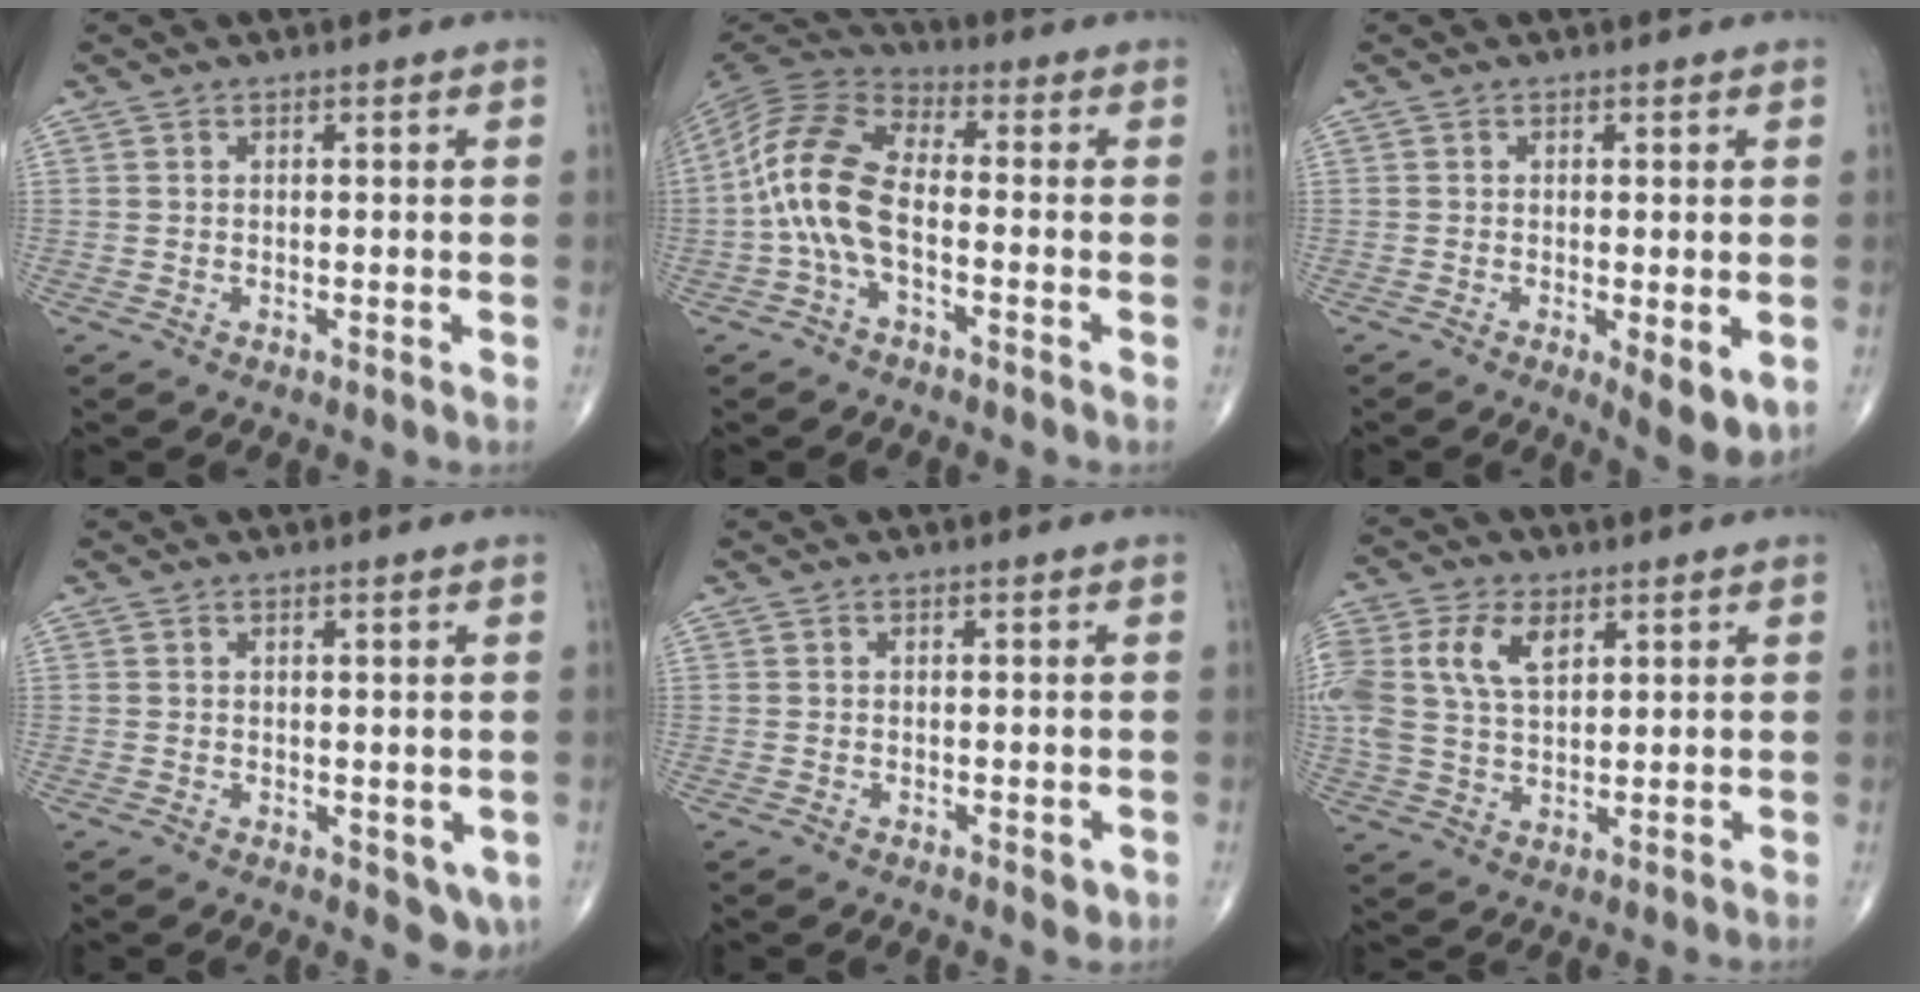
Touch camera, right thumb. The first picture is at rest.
{"total": 12.5, "force": [-2.4, 6.2, 10.6], "torque": [-0.224, 0.034, -0.056]}
{"total": 5.9, "force": [-1.4, 1.9, 5.4], "torque": [-0.078, -0.019, -0.019]}
{"total": 3.3, "force": [0.0, 1.8, 2.8], "torque": [-0.025, -0.009, 0.006]}
{"total": 1.8, "force": [-0.4, 0.9, 1.5], "torque": [-0.010, -0.003, -0.005]}
{"total": 12.7, "force": [4.2, 7.7, 9.2], "torque": [-0.212, 0.000, 0.082]}